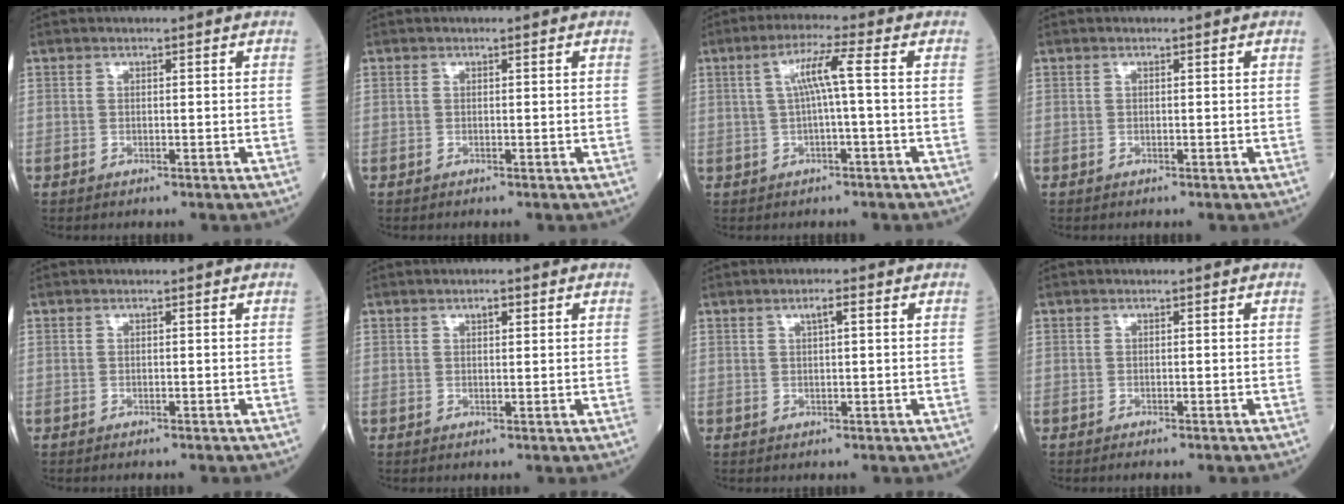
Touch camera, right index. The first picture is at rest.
{"total": 0.0}
{"total": 5.1, "force": [0.4, -0.5, 5.1], "torque": [-0.095, 0.016, 0.013]}
{"total": 0.0}
{"total": 0.8, "force": [-0.8, 0.0, 0.4], "torque": [-0.005, 0.000, -0.009]}
{"total": 1.3, "force": [0.7, 0.5, 1.0], "torque": [-0.016, 0.001, 0.011]}
{"total": 1.8, "force": [0.7, 0.2, 1.6], "torque": [-0.029, 0.003, 0.012]}
{"total": 2.3, "force": [-2.0, 0.1, 1.1], "torque": [-0.014, -0.003, -0.023]}